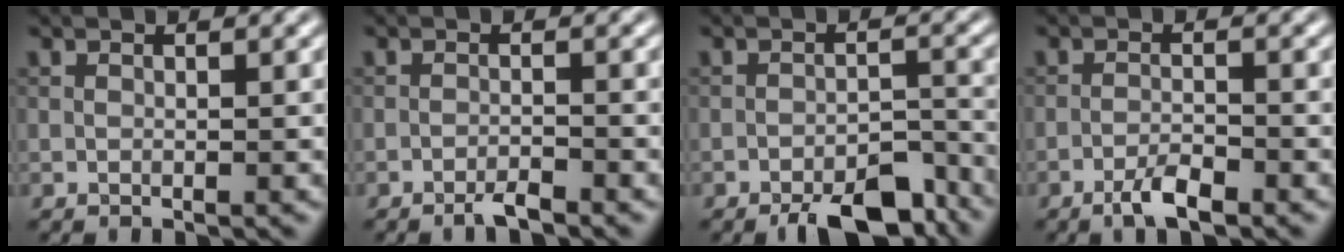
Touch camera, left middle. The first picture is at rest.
{"total": 1.6, "force": [-1.3, 0.1, 0.9], "torque": [-0.015, 0.002, -0.026]}
{"total": 6.2, "force": [-4.7, 2.2, 3.5], "torque": [-0.047, -0.002, -0.065]}
{"total": 2.5, "force": [-1.7, 0.5, 1.7], "torque": [-0.034, 0.002, -0.035]}